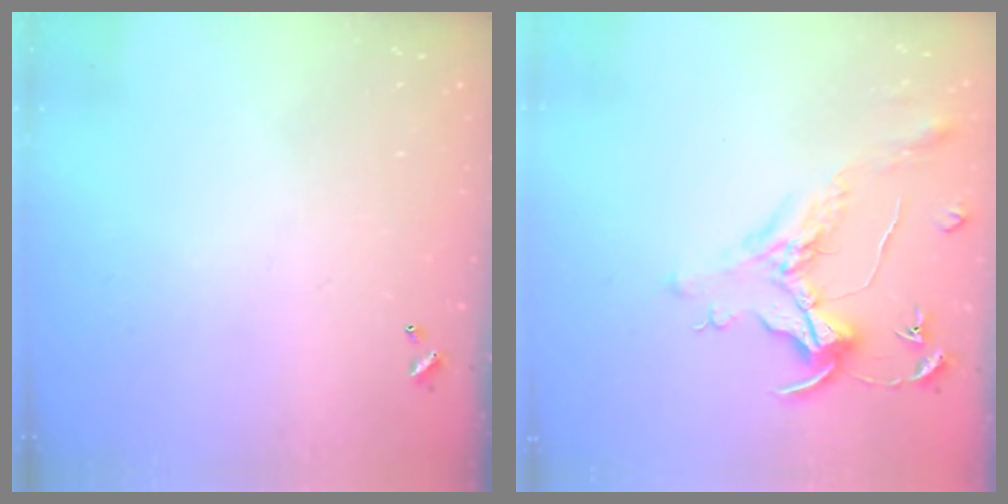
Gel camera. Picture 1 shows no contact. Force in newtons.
{"total": 1.5, "press": 1.3, "slide": 0.7}